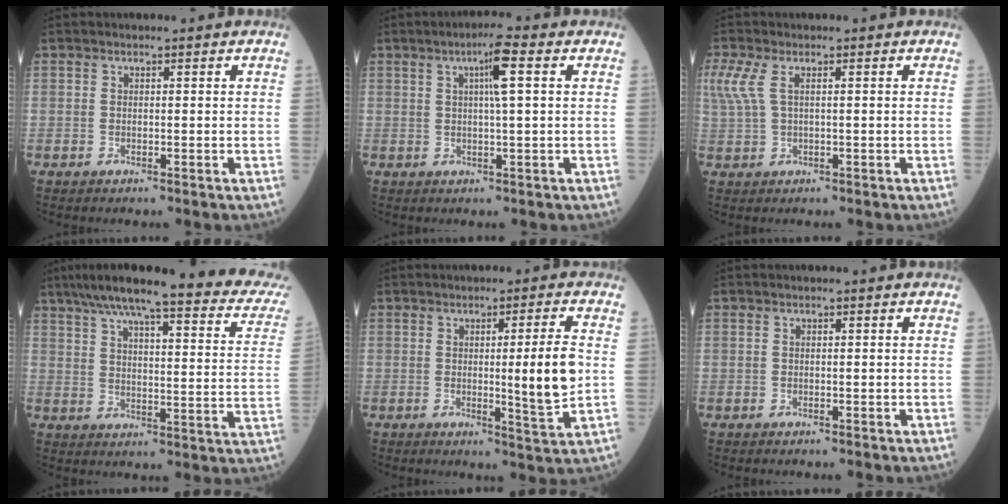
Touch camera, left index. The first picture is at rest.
{"total": 4.7, "force": [1.3, -0.4, 4.5], "torque": [-0.073, 0.002, 0.018]}
{"total": 5.2, "force": [1.9, 1.9, 4.4], "torque": [-0.137, 0.020, 0.043]}
{"total": 27.4, "force": [22.5, 3.2, 15.2], "torque": [-0.216, -0.016, 0.274]}
{"total": 7.1, "force": [-0.2, -1.0, 7.0], "torque": [-0.103, -0.020, -0.002]}
{"total": 0.0}